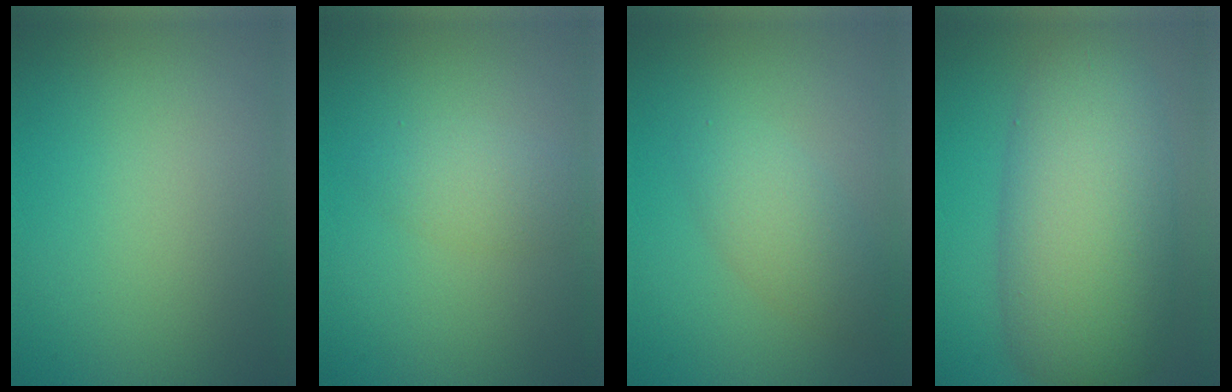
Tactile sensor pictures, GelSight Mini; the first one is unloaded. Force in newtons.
{"total": 2.2, "press": 2.2, "slide": 0.1}
{"total": 2.8, "press": 2.8, "slide": 0.2}
{"total": 10.4, "press": 10.4, "slide": 0.1}